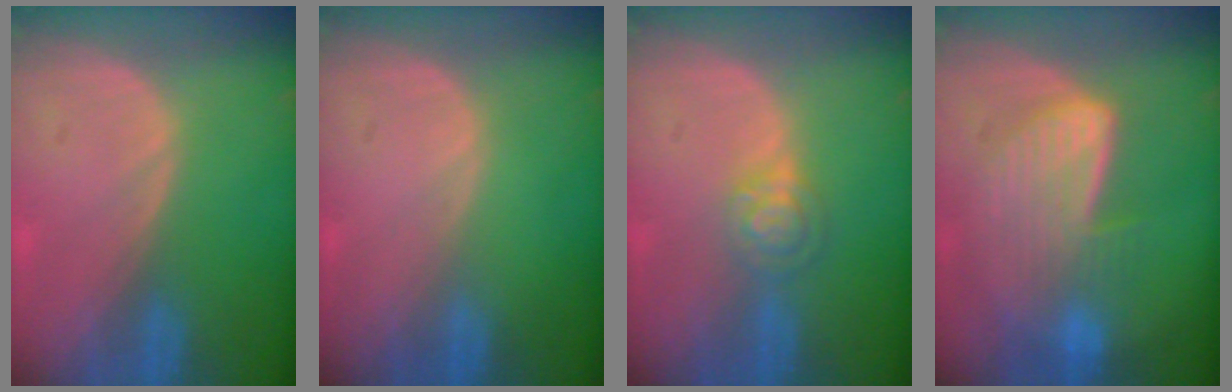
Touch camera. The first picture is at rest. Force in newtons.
{"total": 0.0}
{"total": 4.0, "press": 3.6, "slide": 1.7}
{"total": 7.4, "press": 7.3, "slide": 1.6}